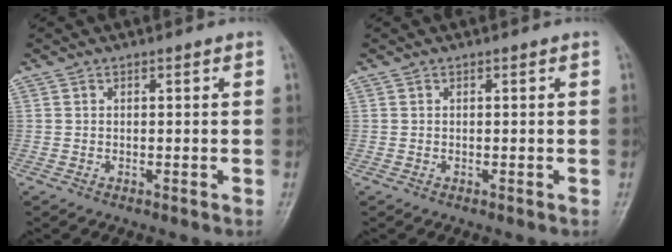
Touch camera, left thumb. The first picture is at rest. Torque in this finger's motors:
{"motor_torque": [-0.03, 0.03, 0.00, 0.00, 0.00]}